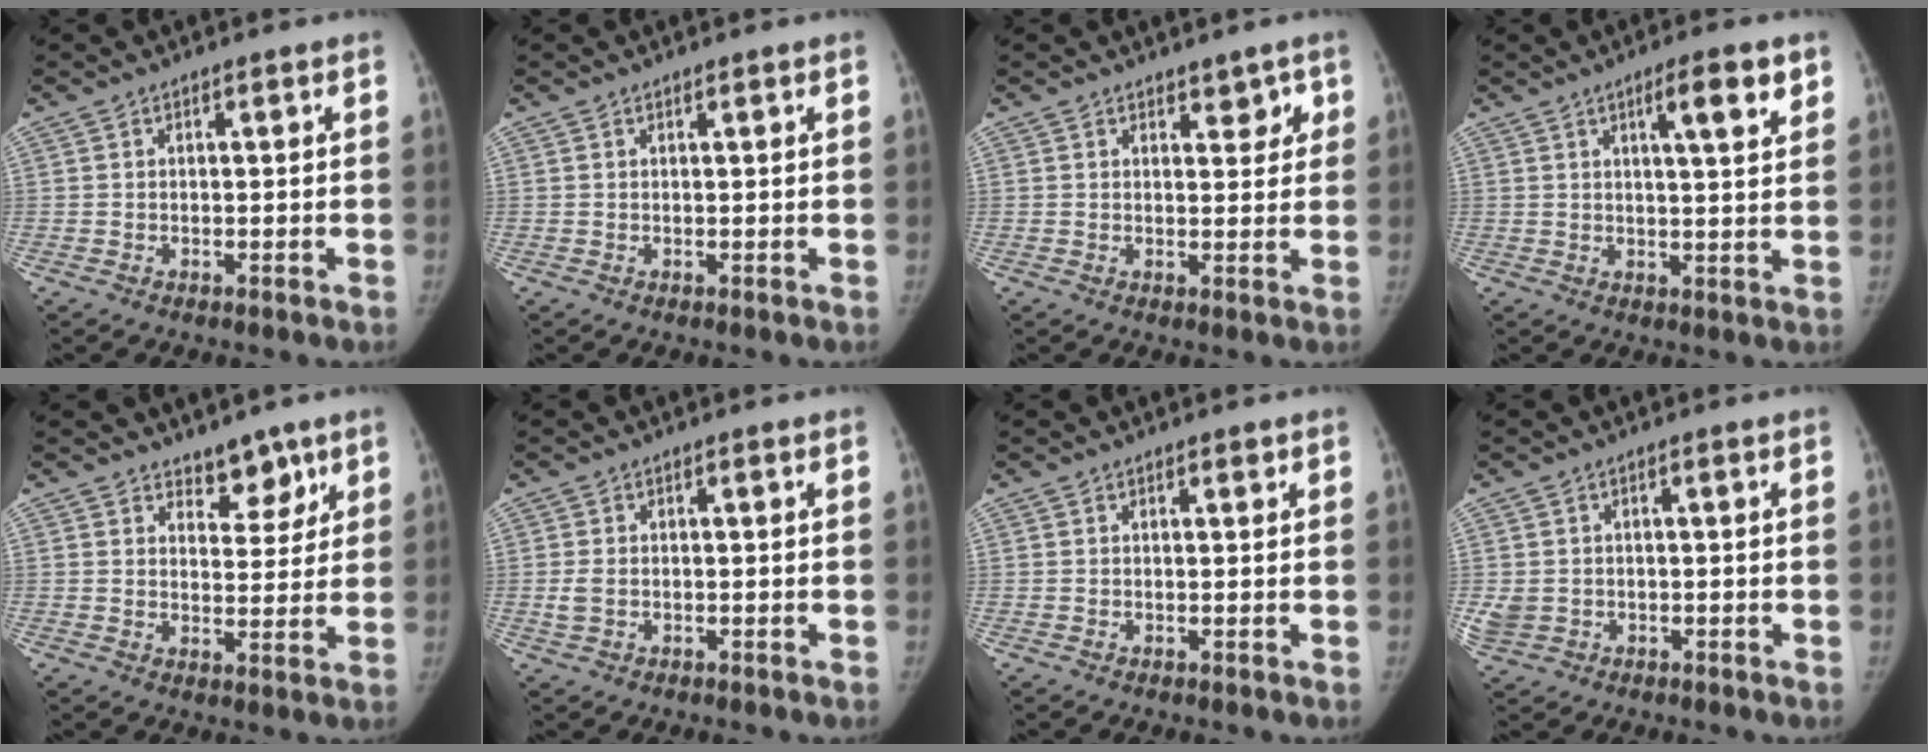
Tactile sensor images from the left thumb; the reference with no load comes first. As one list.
[{"total": 0.0}, {"total": 3.5, "force": [2.2, 2.0, 1.9], "torque": [0.005, -0.012, 0.031]}, {"total": 7.2, "force": [3.7, 1.2, 6.1], "torque": [-0.082, -0.017, 0.053]}, {"total": 5.3, "force": [4.1, 3.0, 1.7], "torque": [0.015, -0.028, 0.063]}, {"total": 2.2, "force": [-0.2, 1.5, 1.5], "torque": [-0.039, 0.000, -0.005]}, {"total": 0.6, "force": [0.5, 0.2, 0.3], "torque": [-0.001, -0.003, 0.006]}, {"total": 3.4, "force": [-0.3, 3.0, 1.6], "torque": [-0.034, 0.001, 0.003]}]